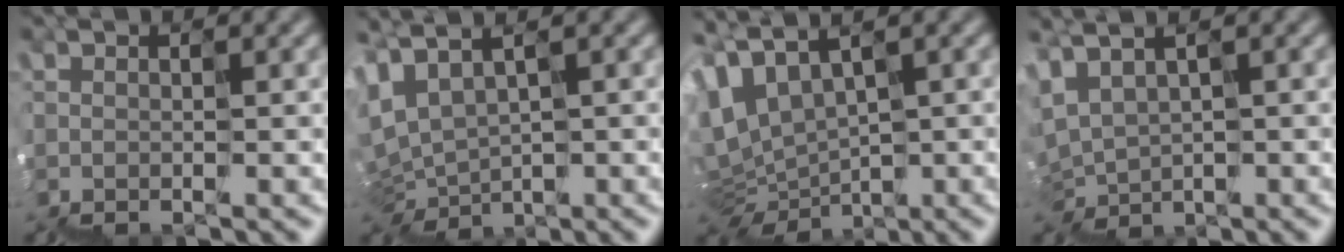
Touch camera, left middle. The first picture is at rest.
{"total": 3.1, "force": [1.2, 2.1, 1.9], "torque": [-0.089, 0.009, 0.026]}
{"total": 5.0, "force": [1.5, 2.9, 3.8], "torque": [-0.122, 0.004, 0.050]}
{"total": 1.8, "force": [1.4, 1.0, 0.1], "torque": [-0.043, 0.013, 0.034]}